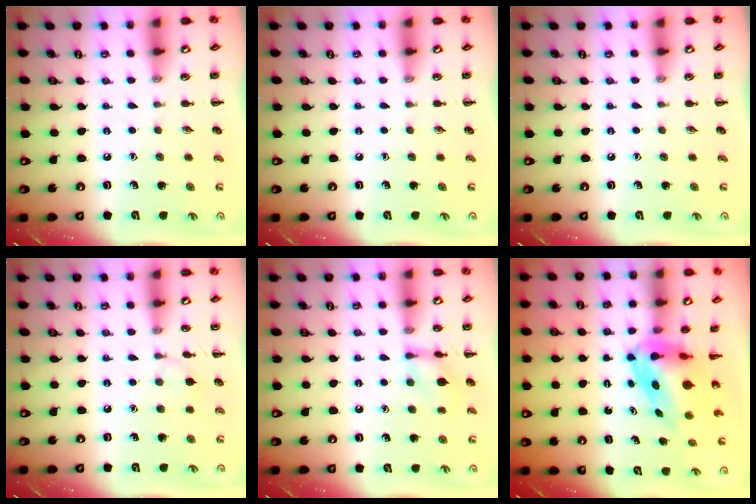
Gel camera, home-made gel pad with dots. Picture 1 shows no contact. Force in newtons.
{"total": 0.0}
{"total": 0.0}
{"total": 5.6, "press": 5.3, "slide": 1.8}
{"total": 9.1, "press": 9.1, "slide": 0.5}
{"total": 6.6, "press": 6.3, "slide": 2.0}